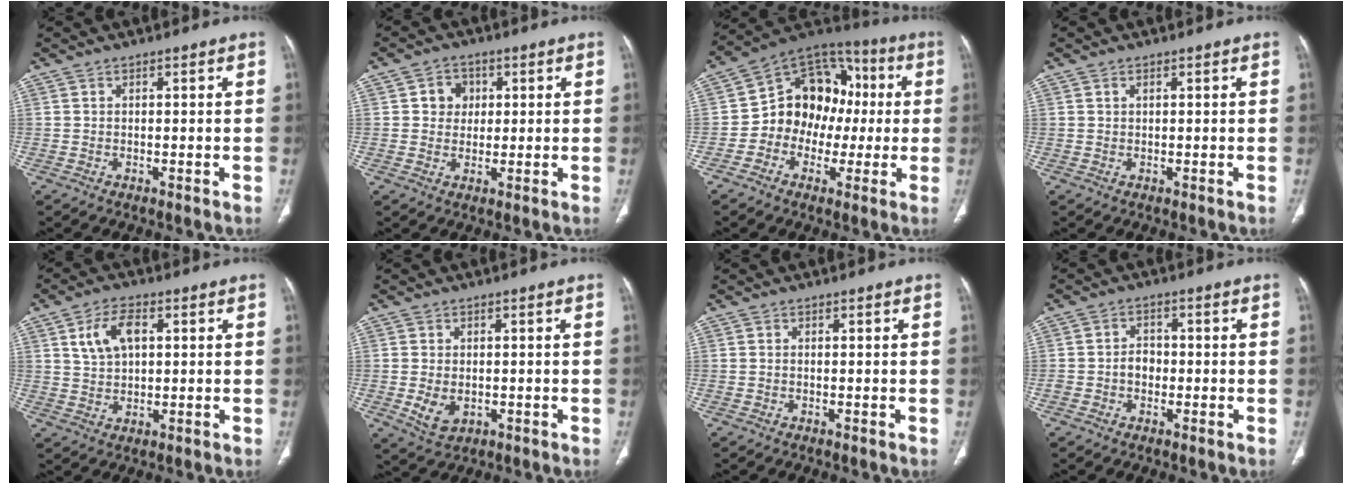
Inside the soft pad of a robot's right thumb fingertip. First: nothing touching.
{"total": 4.7, "force": [1.1, 4.2, 1.8], "torque": [-0.003, 0.003, 0.013]}
{"total": 15.3, "force": [-1.1, 12.8, 8.3], "torque": [-0.075, 0.047, -0.029]}
{"total": 0.5, "force": [0.3, 0.3, 0.3], "torque": [-0.006, 0.001, 0.005]}
{"total": 7.2, "force": [2.3, 4.2, 5.3], "torque": [-0.094, 0.002, 0.045]}
{"total": 4.9, "force": [-0.8, 3.4, 3.4], "torque": [-0.059, -0.005, -0.002]}
{"total": 0.0}
{"total": 3.2, "force": [-0.8, 2.6, 1.8], "torque": [-0.015, 0.012, -0.018]}